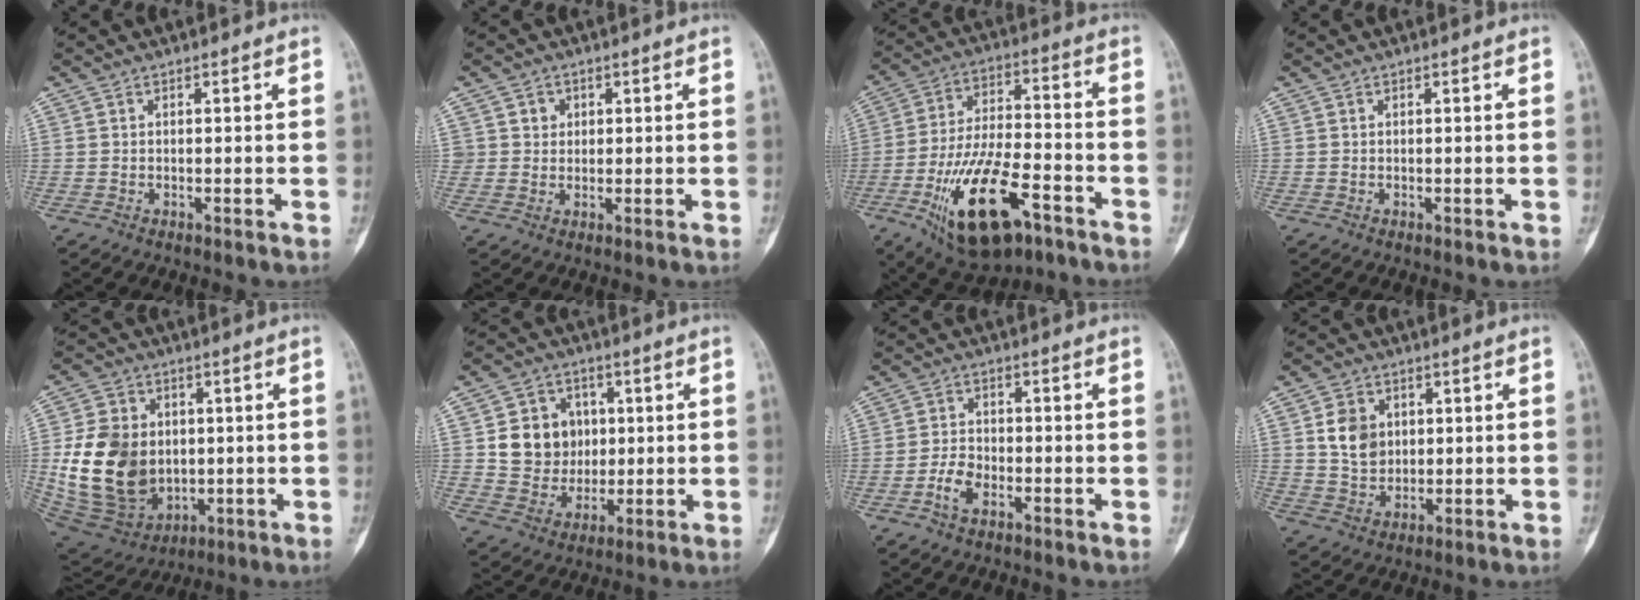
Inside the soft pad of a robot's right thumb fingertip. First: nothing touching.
{"total": 2.7, "force": [0.9, 2.5, 0.5], "torque": [0.008, -0.002, 0.012]}
{"total": 19.8, "force": [-9.3, 8.7, 15.2], "torque": [-0.267, 0.046, -0.147]}
{"total": 0.0}
{"total": 18.9, "force": [0.2, 14.6, 12.0], "torque": [-0.198, -0.007, 0.031]}
{"total": 11.1, "force": [1.7, 9.9, 4.6], "torque": [-0.031, -0.001, 0.038]}
{"total": 4.3, "force": [-2.1, 2.4, 2.8], "torque": [-0.053, 0.014, -0.043]}
{"total": 7.5, "force": [1.9, 6.0, 4.1], "torque": [-0.051, -0.013, 0.041]}